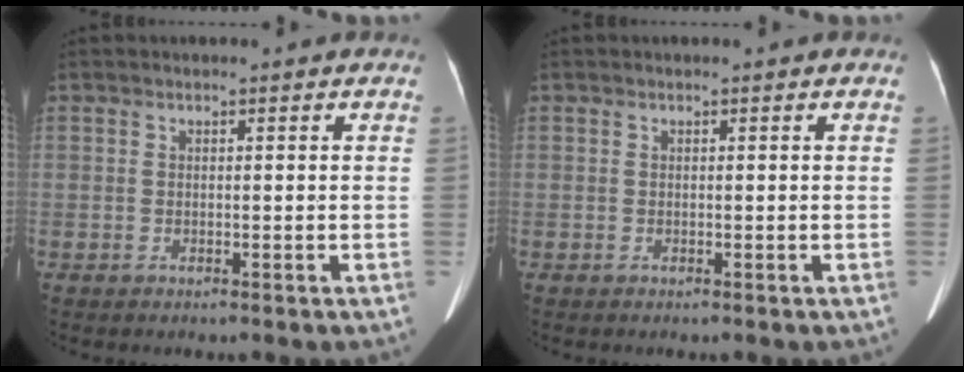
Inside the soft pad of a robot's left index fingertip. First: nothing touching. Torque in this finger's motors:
{"motor_torque": [0.02, -0.02, 0.00, 0.00]}